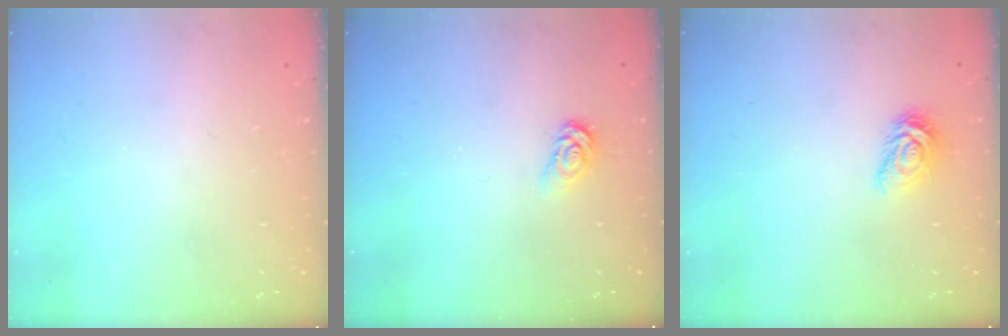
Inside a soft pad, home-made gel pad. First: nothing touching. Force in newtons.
{"total": 3.3, "press": 3.3, "slide": 0.1}
{"total": 5.7, "press": 5.7, "slide": 0.2}